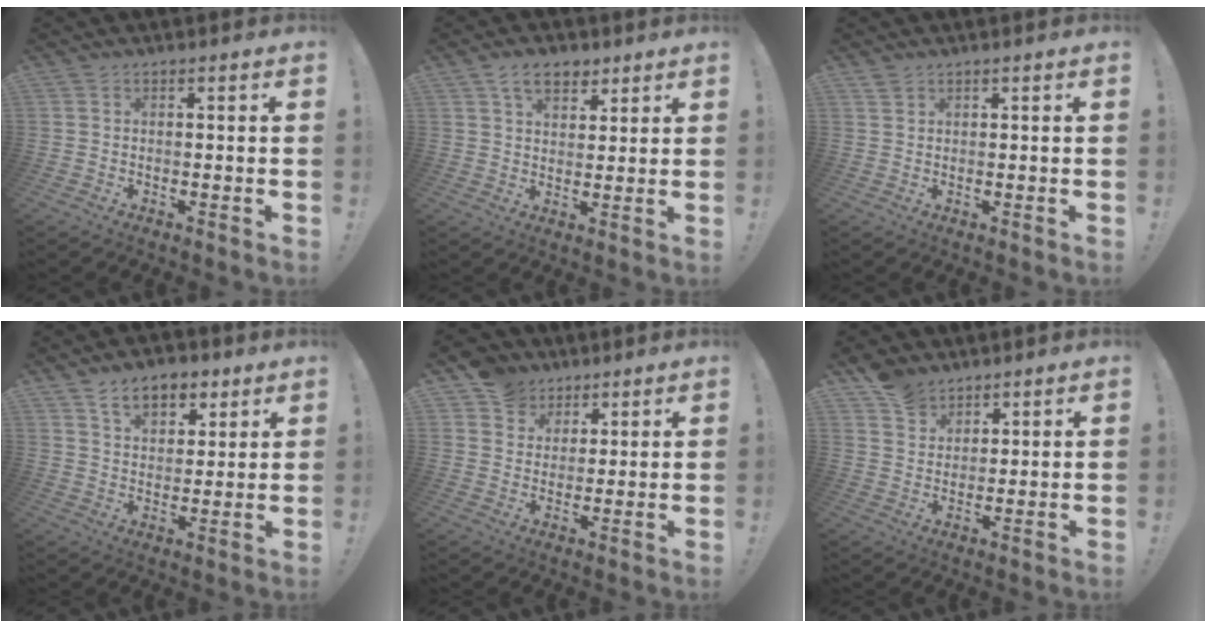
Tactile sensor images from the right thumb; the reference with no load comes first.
{"total": 8.2, "force": [4.9, 5.0, 4.4], "torque": [-0.058, -0.013, 0.090]}
{"total": 1.2, "force": [1.0, 0.5, 0.3], "torque": [0.003, -0.004, 0.018]}
{"total": 10.3, "force": [6.2, 6.4, 5.3], "torque": [-0.068, -0.028, 0.114]}
{"total": 9.0, "force": [5.5, 7.0, 1.6], "torque": [-0.025, -0.036, 0.110]}
{"total": 7.5, "force": [5.8, 4.6, 1.5], "torque": [-0.024, -0.036, 0.114]}